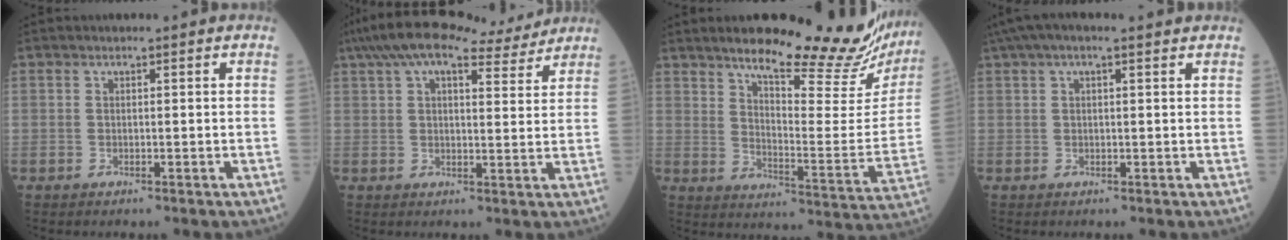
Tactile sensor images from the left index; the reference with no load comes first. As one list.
[{"total": 13.6, "force": [11.5, 3.0, 6.6], "torque": [-0.116, 0.044, 0.164]}, {"total": 24.6, "force": [21.0, 3.9, 12.3], "torque": [-0.169, -0.067, 0.264]}, {"total": 7.4, "force": [5.3, 1.7, 4.8], "torque": [-0.093, 0.051, 0.083]}]